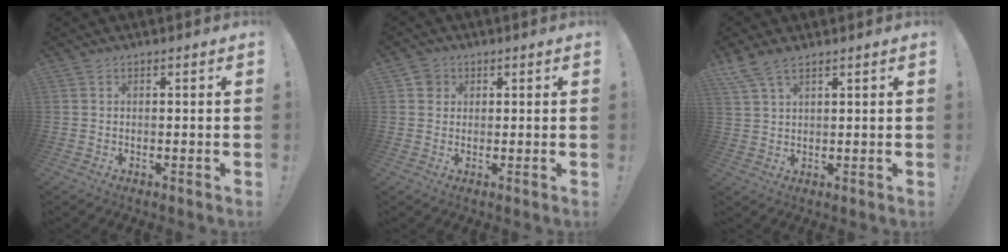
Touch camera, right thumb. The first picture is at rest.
{"total": 3.1, "force": [1.2, 2.8, 0.7], "torque": [-0.006, 0.002, 0.021]}
{"total": 5.5, "force": [4.3, 1.7, 3.0], "torque": [-0.073, -0.015, 0.085]}